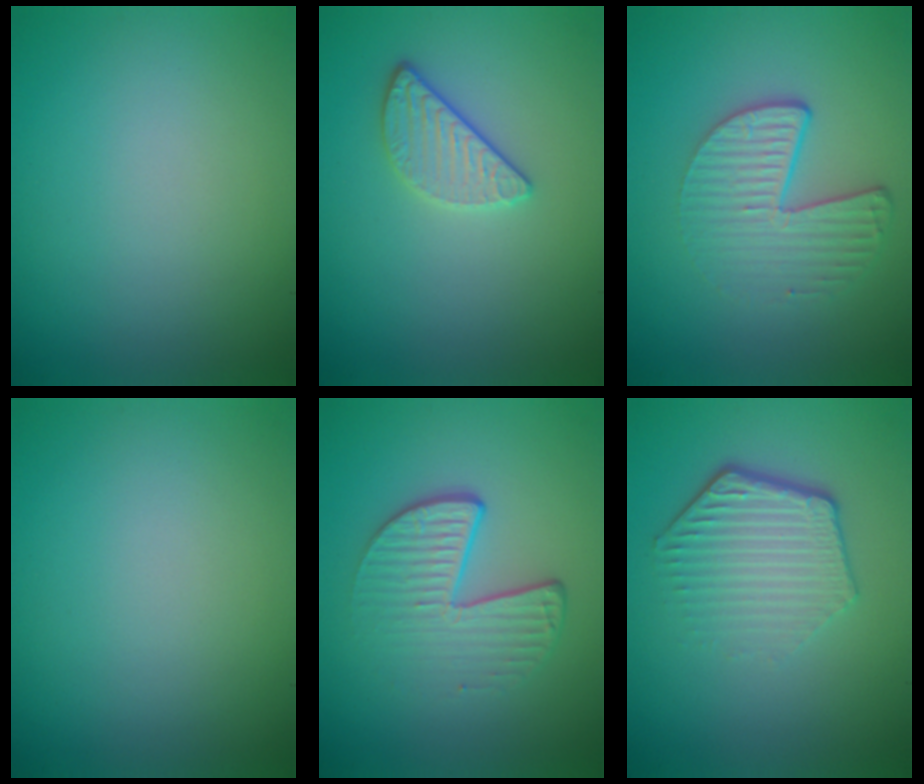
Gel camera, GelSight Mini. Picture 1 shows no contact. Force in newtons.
{"total": 2.4, "press": 2.2, "slide": 0.9}
{"total": 4.5, "press": 3.0, "slide": 3.3}
{"total": 0.0}
{"total": 4.5, "press": 2.9, "slide": 3.4}
{"total": 4.2, "press": 3.2, "slide": 2.7}